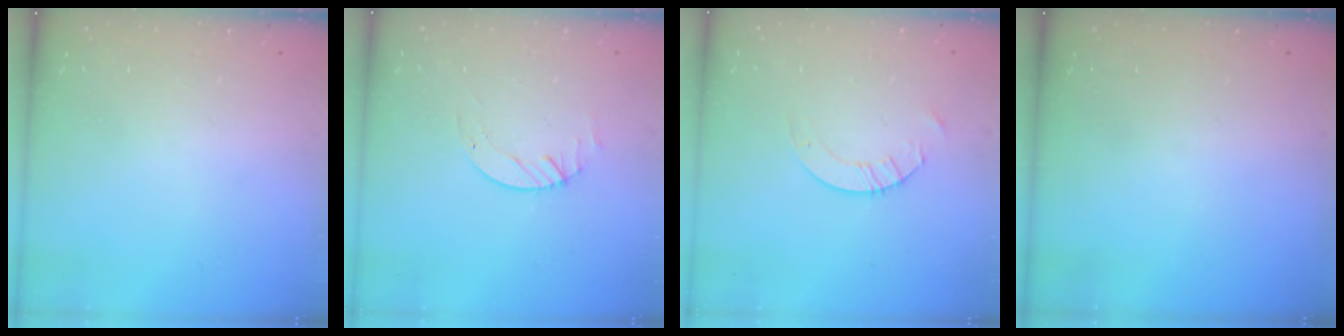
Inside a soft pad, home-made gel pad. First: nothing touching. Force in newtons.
{"total": 2.3, "press": 2.3, "slide": 0.3}
{"total": 2.0, "press": 2.0, "slide": 0.2}
{"total": 0.0}